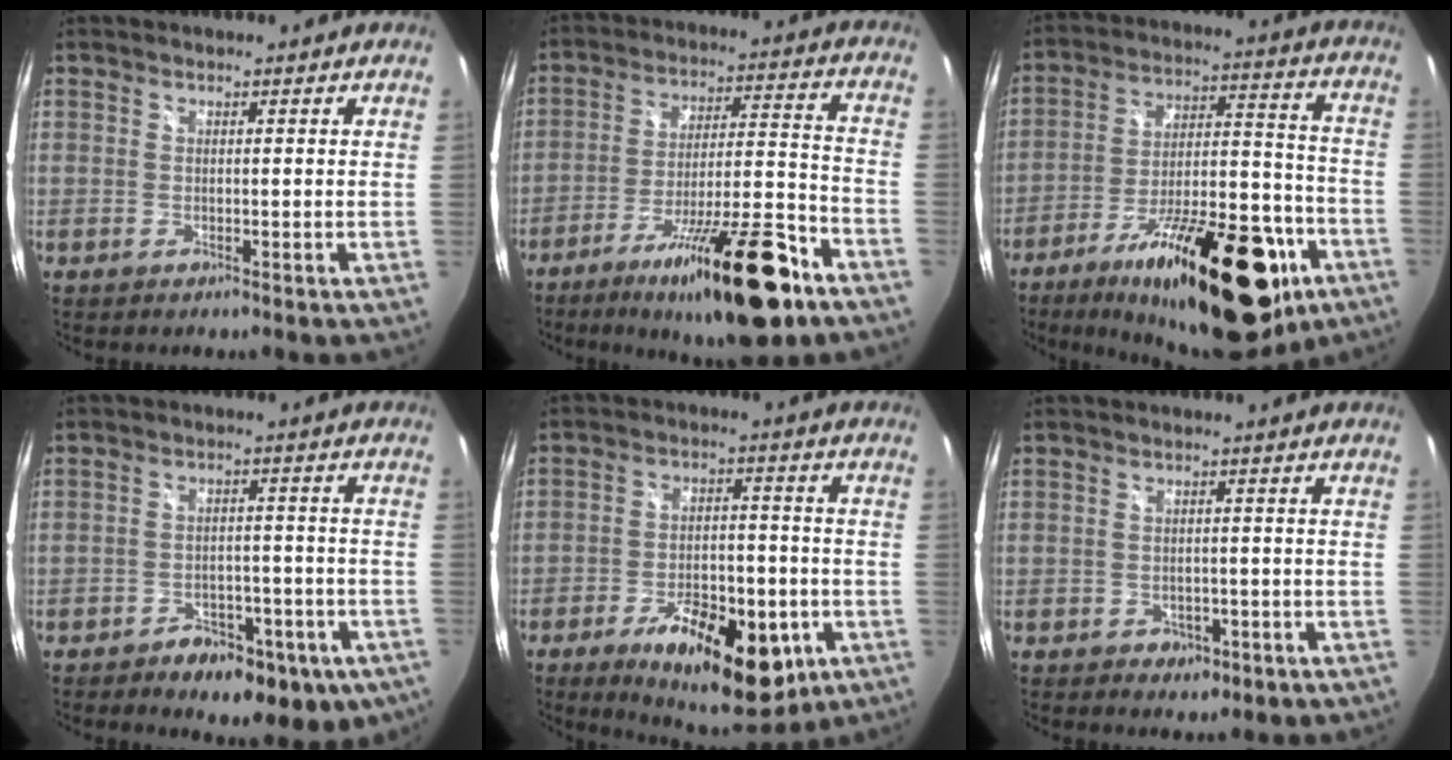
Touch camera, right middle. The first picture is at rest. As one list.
[{"total": 21.4, "force": [-13.8, 4.0, 15.9], "torque": [-0.269, -0.024, -0.219]}, {"total": 28.3, "force": [-16.4, 11.1, 20.2], "torque": [-0.308, -0.003, -0.234]}, {"total": 14.7, "force": [-8.8, 8.1, 8.5], "torque": [-0.144, -0.005, -0.107]}, {"total": 18.7, "force": [-9.2, 8.5, 13.9], "torque": [-0.229, -0.011, -0.119]}, {"total": 4.1, "force": [-2.0, 3.1, 1.9], "torque": [-0.044, -0.004, -0.016]}]